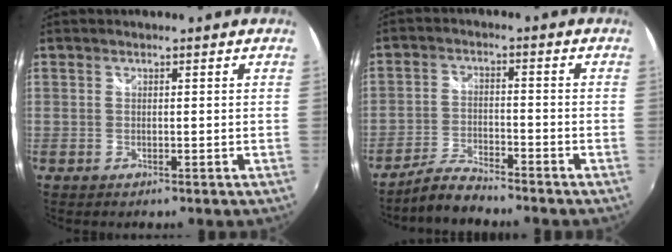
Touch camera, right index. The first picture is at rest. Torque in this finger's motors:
{"motor_torque": [-1.08, -0.12, -0.82, -0.10]}